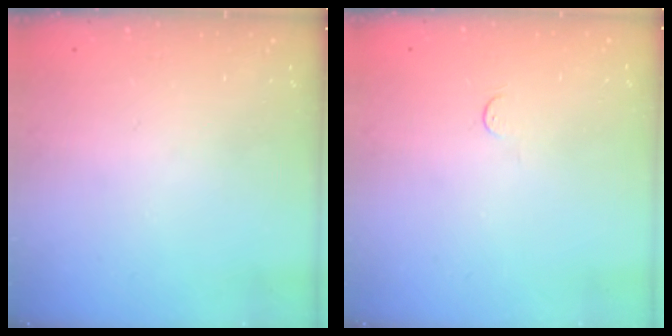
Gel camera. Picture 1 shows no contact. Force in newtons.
{"total": 3.4, "press": 3.4, "slide": 0.4}